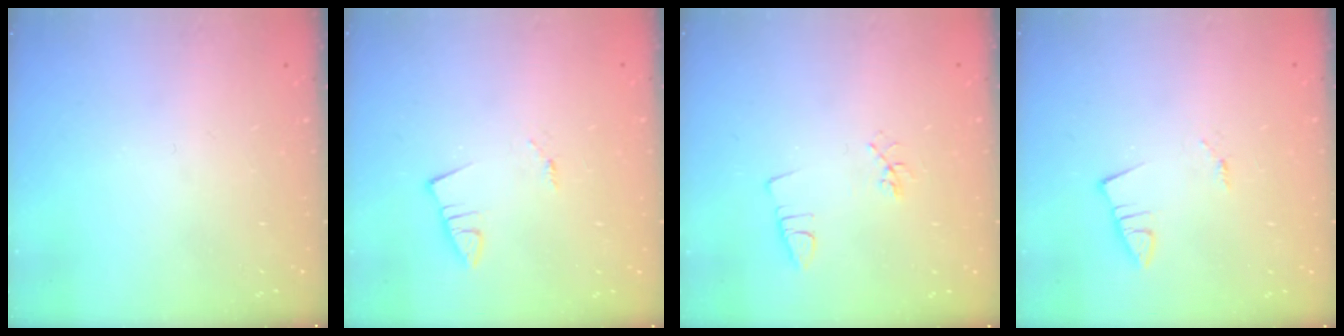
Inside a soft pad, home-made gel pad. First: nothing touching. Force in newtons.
{"total": 1.2, "press": 1.2, "slide": 0.1}
{"total": 4.0, "press": 3.7, "slide": 1.5}
{"total": 1.2, "press": 1.2, "slide": 0.1}